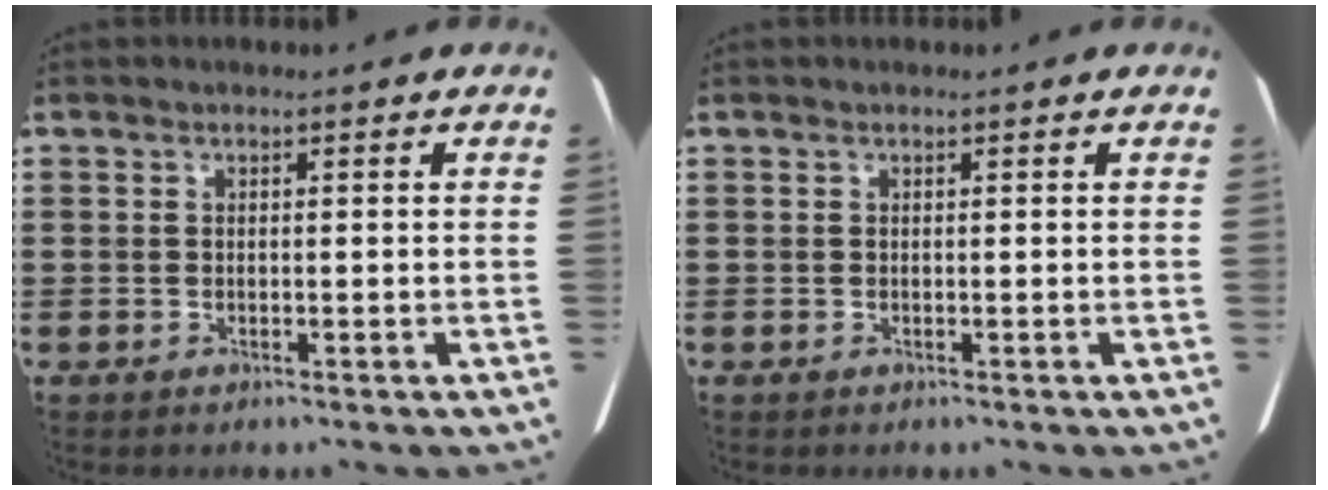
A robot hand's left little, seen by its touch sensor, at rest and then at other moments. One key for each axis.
{"total": 0.0}